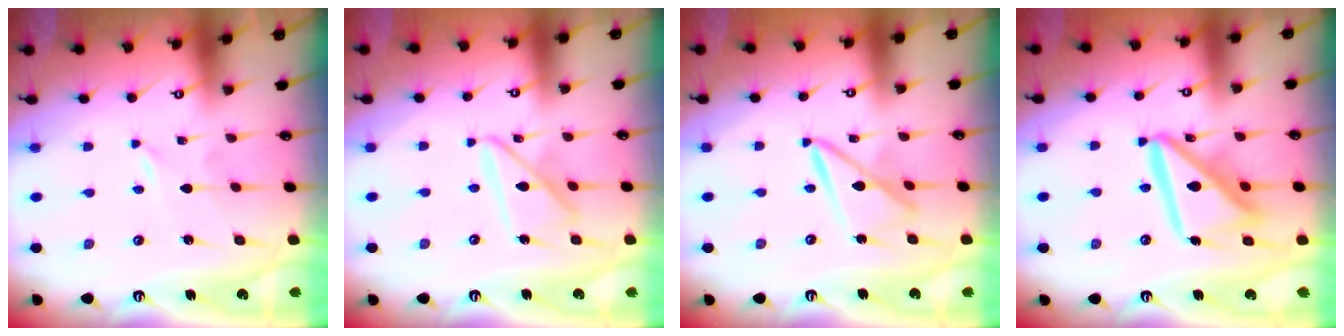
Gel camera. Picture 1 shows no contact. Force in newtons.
{"total": 11.7, "press": 11.7, "slide": 0.9}
{"total": 9.1, "press": 9.1, "slide": 0.8}
{"total": 17.6, "press": 17.5, "slide": 1.8}